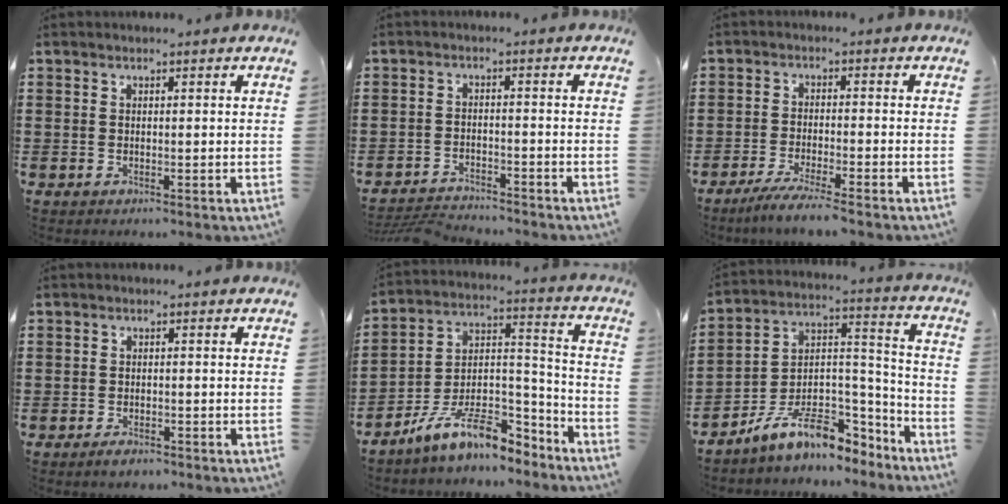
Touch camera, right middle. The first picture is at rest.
{"total": 3.7, "force": [-3.7, 0.3, 0.5], "torque": [-0.017, 0.001, -0.080]}
{"total": 4.1, "force": [-3.8, -0.3, 1.6], "torque": [-0.034, -0.009, -0.074]}
{"total": 1.7, "force": [-1.6, 0.6, 0.4], "torque": [-0.012, 0.002, -0.032]}
{"total": 11.0, "force": [-8.6, 3.4, 6.0], "torque": [-0.114, 0.018, -0.169]}
{"total": 10.2, "force": [-7.7, 3.8, 5.5], "torque": [-0.109, 0.017, -0.150]}